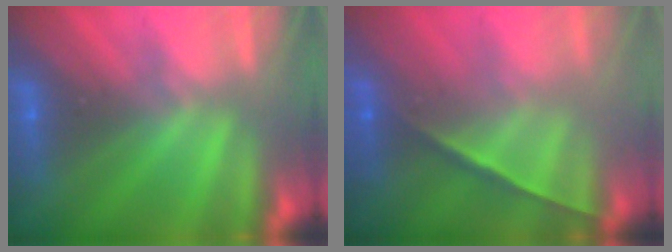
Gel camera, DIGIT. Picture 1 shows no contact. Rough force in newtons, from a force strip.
{"total": 1.1}